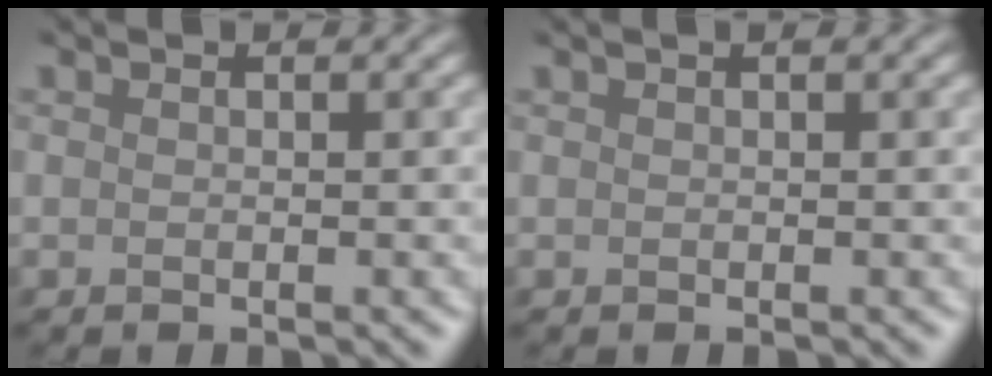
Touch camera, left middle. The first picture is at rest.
{"total": 0.9, "force": [0.6, 0.2, 0.7], "torque": [-0.011, 0.007, 0.008]}